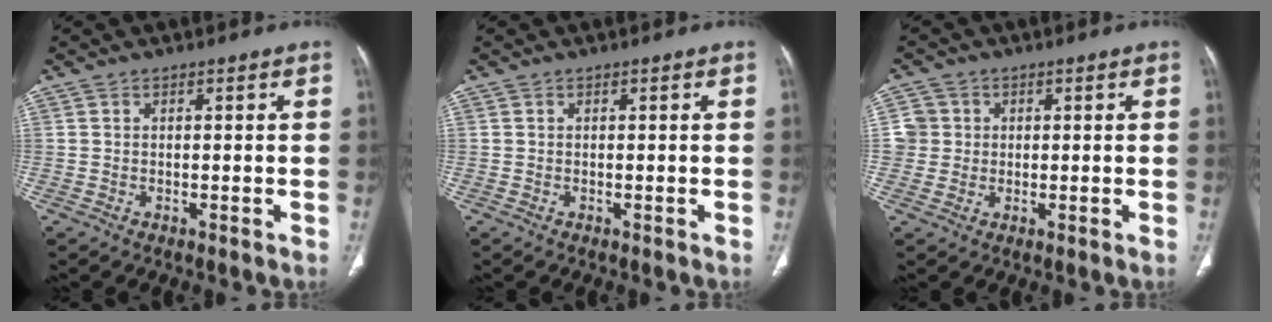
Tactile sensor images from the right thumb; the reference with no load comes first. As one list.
[{"total": 0.0}, {"total": 4.0, "force": [0.4, 4.0, 0.2], "torque": [0.025, 0.006, 0.006]}]